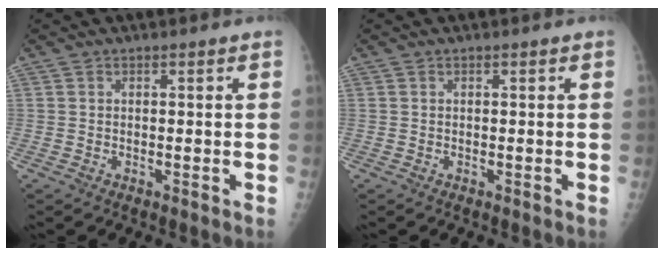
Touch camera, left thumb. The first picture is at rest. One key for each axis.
{"total": 0.0}